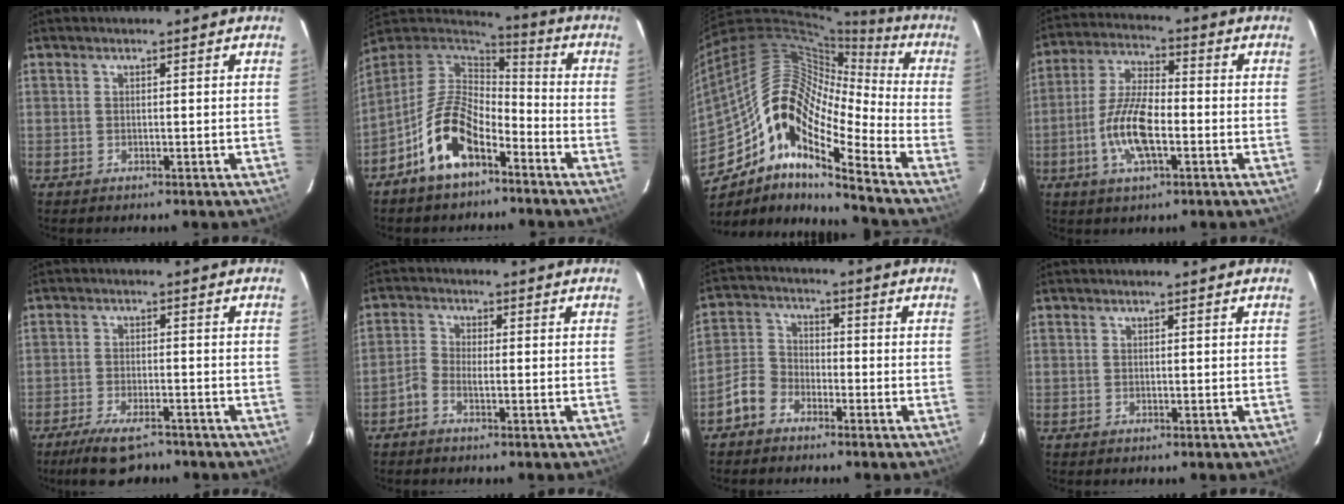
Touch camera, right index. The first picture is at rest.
{"total": 14.1, "force": [-7.7, 6.8, 9.5], "torque": [-0.194, 0.011, -0.144]}
{"total": 18.7, "force": [-9.0, 5.8, 15.3], "torque": [-0.250, -0.007, -0.189]}
{"total": 11.1, "force": [-3.4, 4.0, 9.8], "torque": [-0.202, 0.002, -0.068]}
{"total": 8.3, "force": [-6.7, 2.4, 4.2], "torque": [-0.107, -0.014, -0.117]}
{"total": 2.2, "force": [-1.3, 1.0, 1.5], "torque": [-0.045, 0.008, -0.032]}
{"total": 5.7, "force": [-3.9, 3.8, 1.8], "torque": [-0.043, 0.022, -0.080]}
{"total": 0.0}